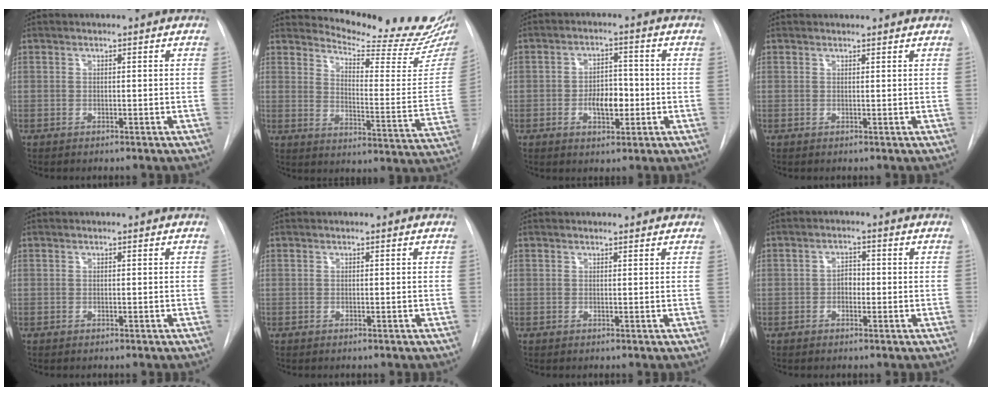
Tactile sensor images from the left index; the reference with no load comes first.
{"total": 18.5, "force": [17.6, 0.8, 5.6], "torque": [-0.084, -0.128, 0.212]}
{"total": 5.3, "force": [-1.7, 2.7, 4.3], "torque": [-0.068, 0.002, -0.024]}
{"total": 2.0, "force": [2.0, 0.0, 0.3], "torque": [-0.008, 0.008, 0.020]}
{"total": 0.0}
{"total": 0.0}
{"total": 2.5, "force": [2.3, 0.6, 0.5], "torque": [-0.011, 0.009, 0.020]}
{"total": 2.1, "force": [-0.9, 1.4, 1.4], "torque": [-0.015, 0.002, -0.018]}